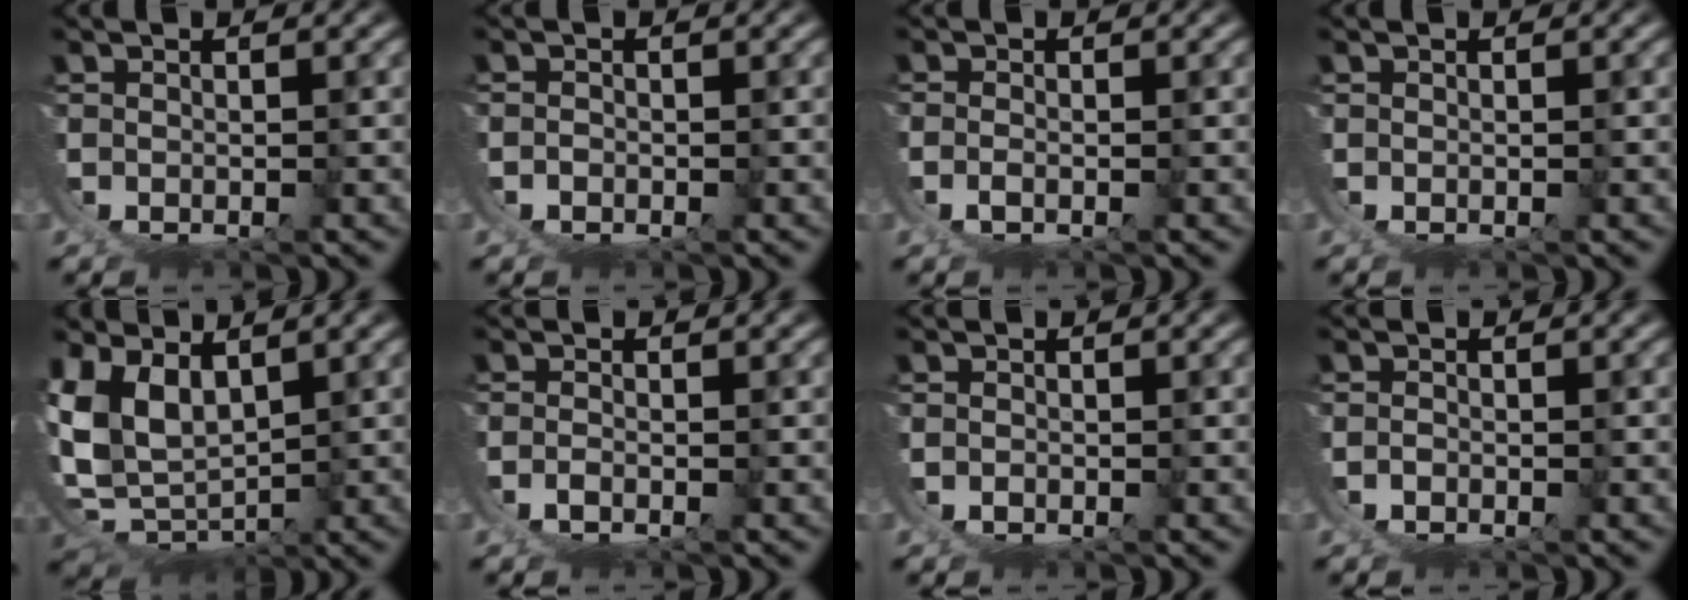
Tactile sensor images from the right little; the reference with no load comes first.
{"total": 2.1, "force": [0.0, 2.0, 0.6], "torque": [-0.024, -0.002, -0.002]}
{"total": 1.3, "force": [0.5, 0.5, 1.1], "torque": [-0.029, -0.005, 0.012]}
{"total": 0.0}
{"total": 9.2, "force": [2.1, 6.9, 5.7], "torque": [-0.177, -0.043, 0.060]}
{"total": 1.8, "force": [0.2, 1.2, 1.3], "torque": [-0.034, -0.006, 0.005]}
{"total": 1.0, "force": [0.2, 0.9, 0.2], "torque": [-0.009, 0.001, 0.002]}
{"total": 2.0, "force": [0.1, 1.9, 0.8], "torque": [-0.028, -0.003, 0.000]}